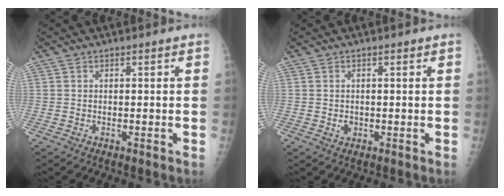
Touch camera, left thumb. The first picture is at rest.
{"total": 1.3, "force": [-0.1, 1.0, 0.7], "torque": [-0.007, 0.001, 0.000]}